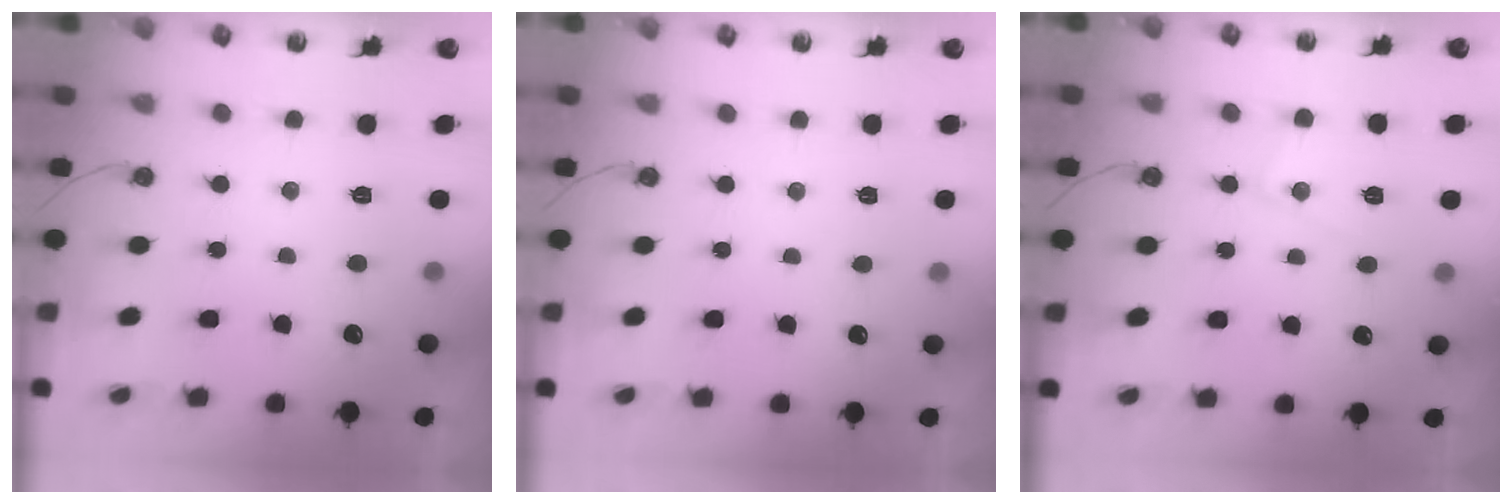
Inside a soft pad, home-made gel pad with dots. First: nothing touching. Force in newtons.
{"total": 3.2, "press": 3.1, "slide": 0.6}
{"total": 7.7, "press": 7.7, "slide": 0.6}